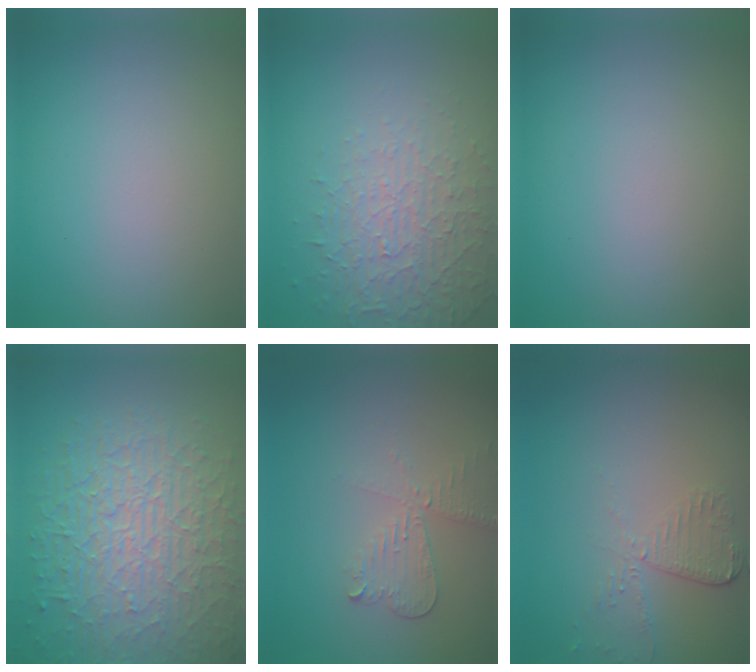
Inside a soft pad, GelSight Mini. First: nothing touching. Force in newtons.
{"total": 4.5, "press": 3.1, "slide": 3.4}
{"total": 0.0}
{"total": 10.5, "press": 6.7, "slide": 8.1}
{"total": 2.8, "press": 2.6, "slide": 0.9}
{"total": 2.6, "press": 2.3, "slide": 1.2}